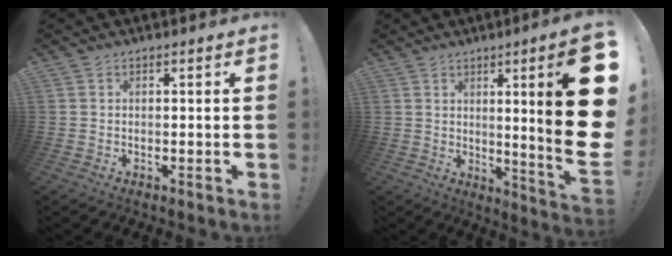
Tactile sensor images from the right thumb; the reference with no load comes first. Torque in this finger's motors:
{"motor_torque": [1.20, 3.80, 1.46, -0.67, 0.52]}